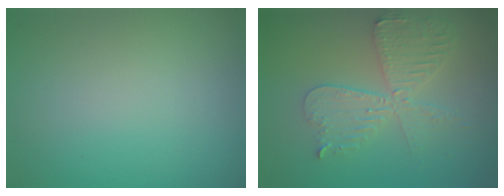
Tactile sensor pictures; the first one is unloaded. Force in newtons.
{"total": 4.7, "press": 4.0, "slide": 2.4}